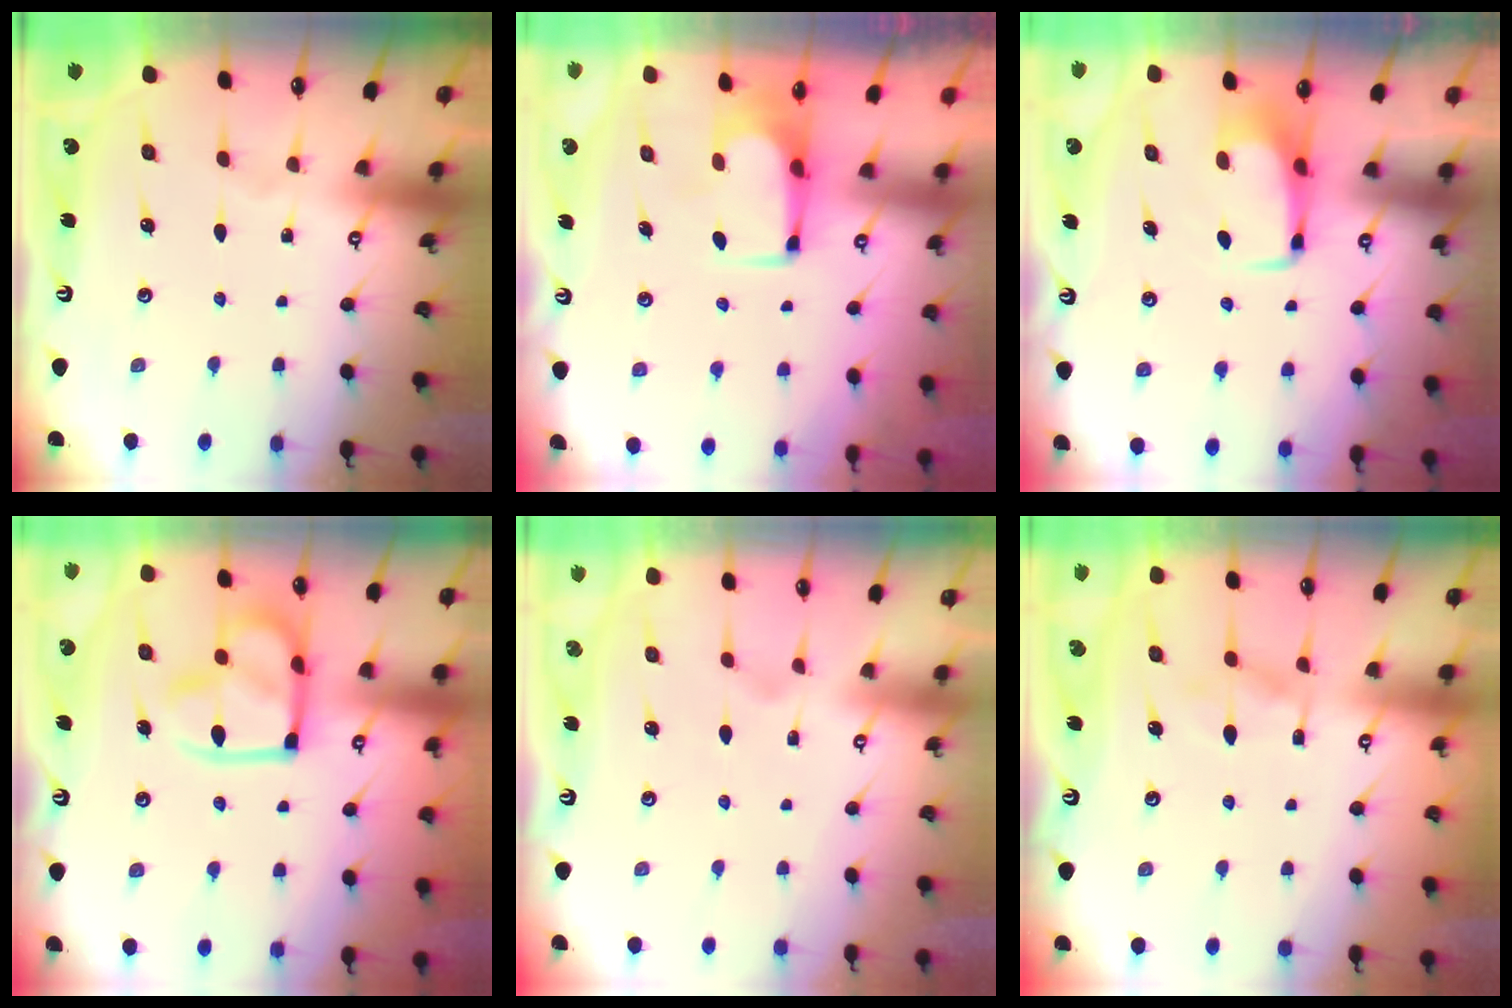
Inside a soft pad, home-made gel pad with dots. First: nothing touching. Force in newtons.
{"total": 1.7, "press": 1.6, "slide": 0.3}
{"total": 3.7, "press": 3.7, "slide": 0.3}
{"total": 14.7, "press": 14.6, "slide": 1.6}
{"total": 1.1, "press": 0.1, "slide": 1.1}
{"total": 6.5, "press": 6.5, "slide": 1.0}